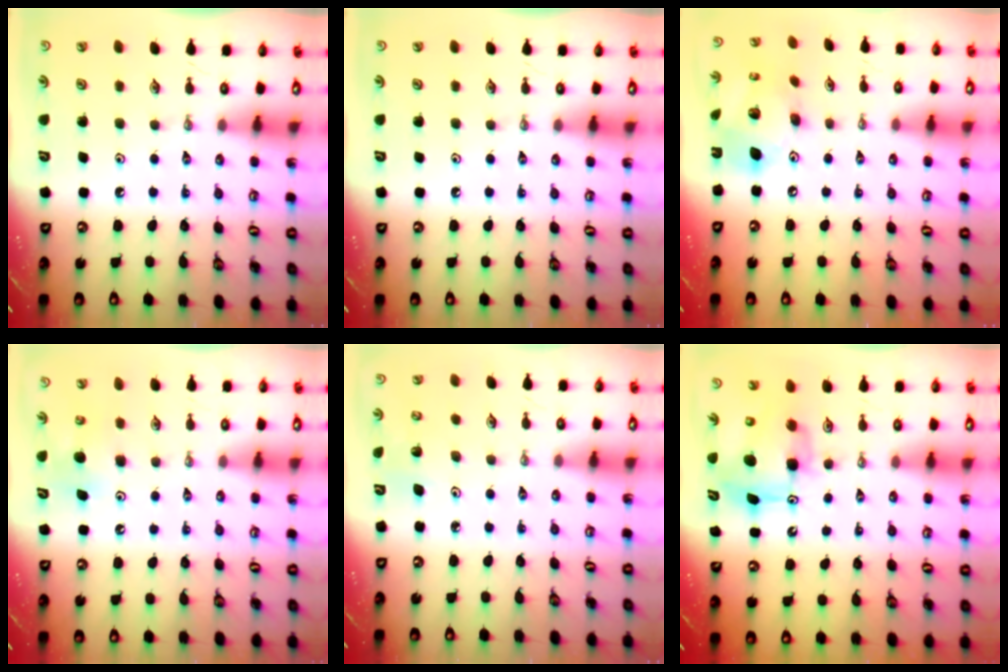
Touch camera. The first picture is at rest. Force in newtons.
{"total": 0.0}
{"total": 15.2, "press": 15.1, "slide": 1.5}
{"total": 6.1, "press": 6.1, "slide": 0.5}
{"total": 3.6, "press": 3.3, "slide": 1.4}
{"total": 9.1, "press": 9.1, "slide": 0.6}